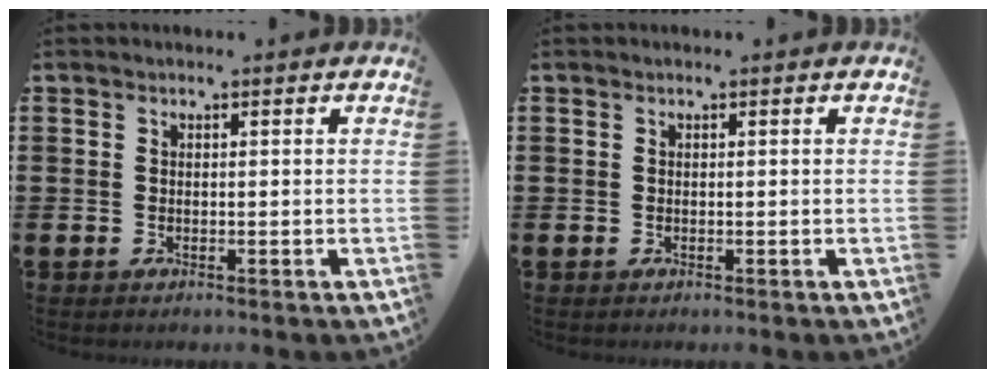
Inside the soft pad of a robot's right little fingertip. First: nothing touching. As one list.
[{"total": 0.0}]